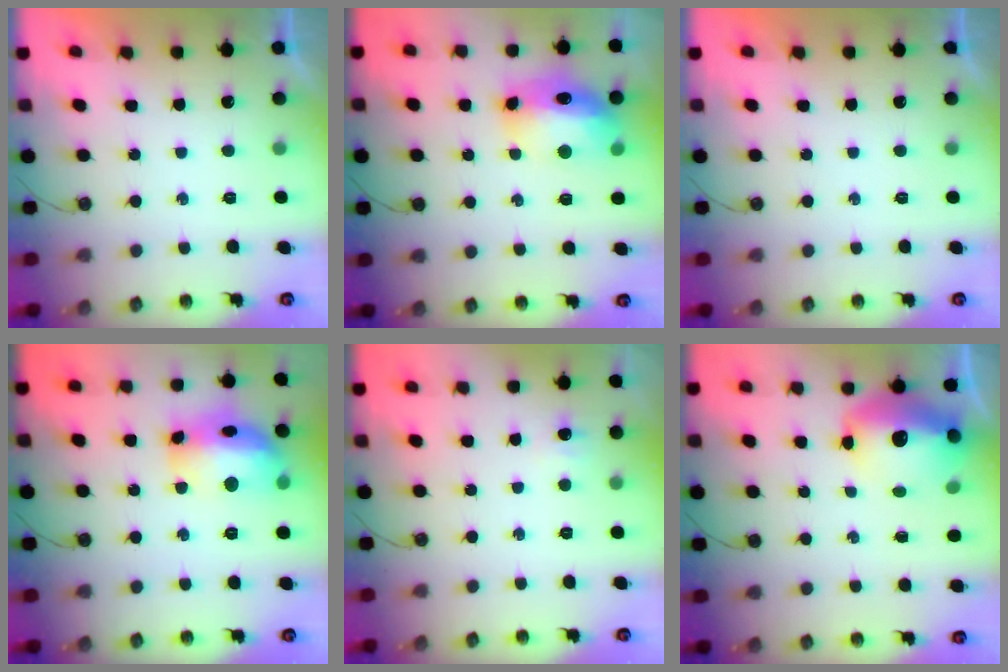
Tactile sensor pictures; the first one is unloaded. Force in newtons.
{"total": 13.9, "press": 13.9, "slide": 1.2}
{"total": 0.0}
{"total": 17.0, "press": 17.0, "slide": 1.6}
{"total": 3.5, "press": 3.4, "slide": 0.8}
{"total": 16.6, "press": 16.5, "slide": 1.6}